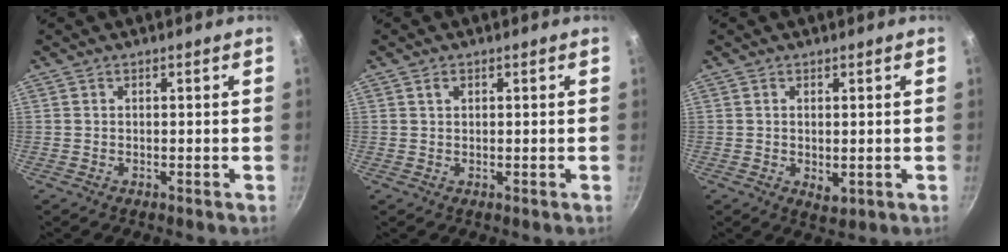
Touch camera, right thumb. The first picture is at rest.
{"total": 1.1, "force": [0.5, 0.8, 0.6], "torque": [-0.008, 0.001, 0.009]}
{"total": 2.6, "force": [0.0, 1.4, 2.3], "torque": [-0.035, -0.010, 0.003]}